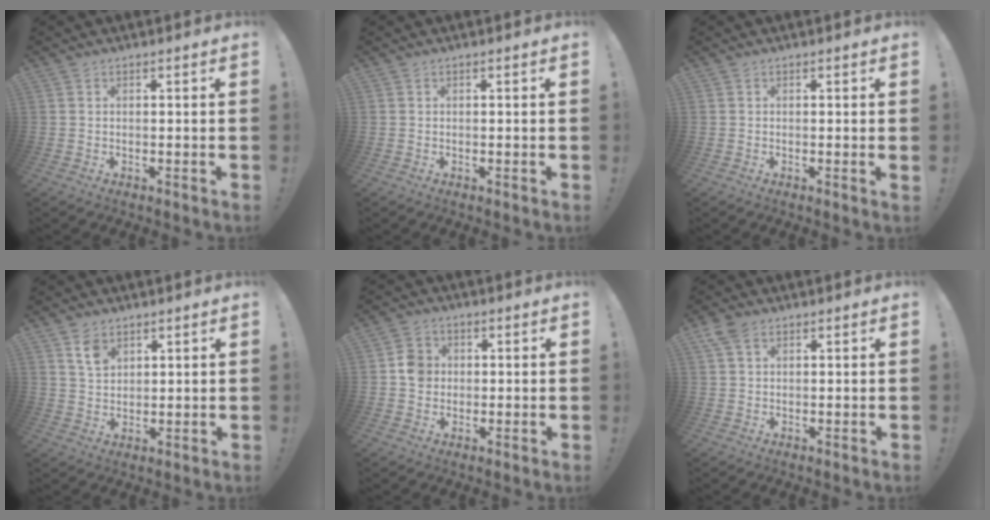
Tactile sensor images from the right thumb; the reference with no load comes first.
{"total": 0.0}
{"total": 0.7, "force": [0.3, -0.1, 0.6], "torque": [-0.010, -0.001, 0.004]}
{"total": 6.0, "force": [3.6, 4.1, 2.5], "torque": [-0.037, -0.012, 0.067]}
{"total": 5.8, "force": [0.0, 5.3, 2.4], "torque": [-0.033, 0.014, 0.002]}
{"total": 4.7, "force": [2.4, 2.9, 2.8], "torque": [-0.050, -0.003, 0.047]}